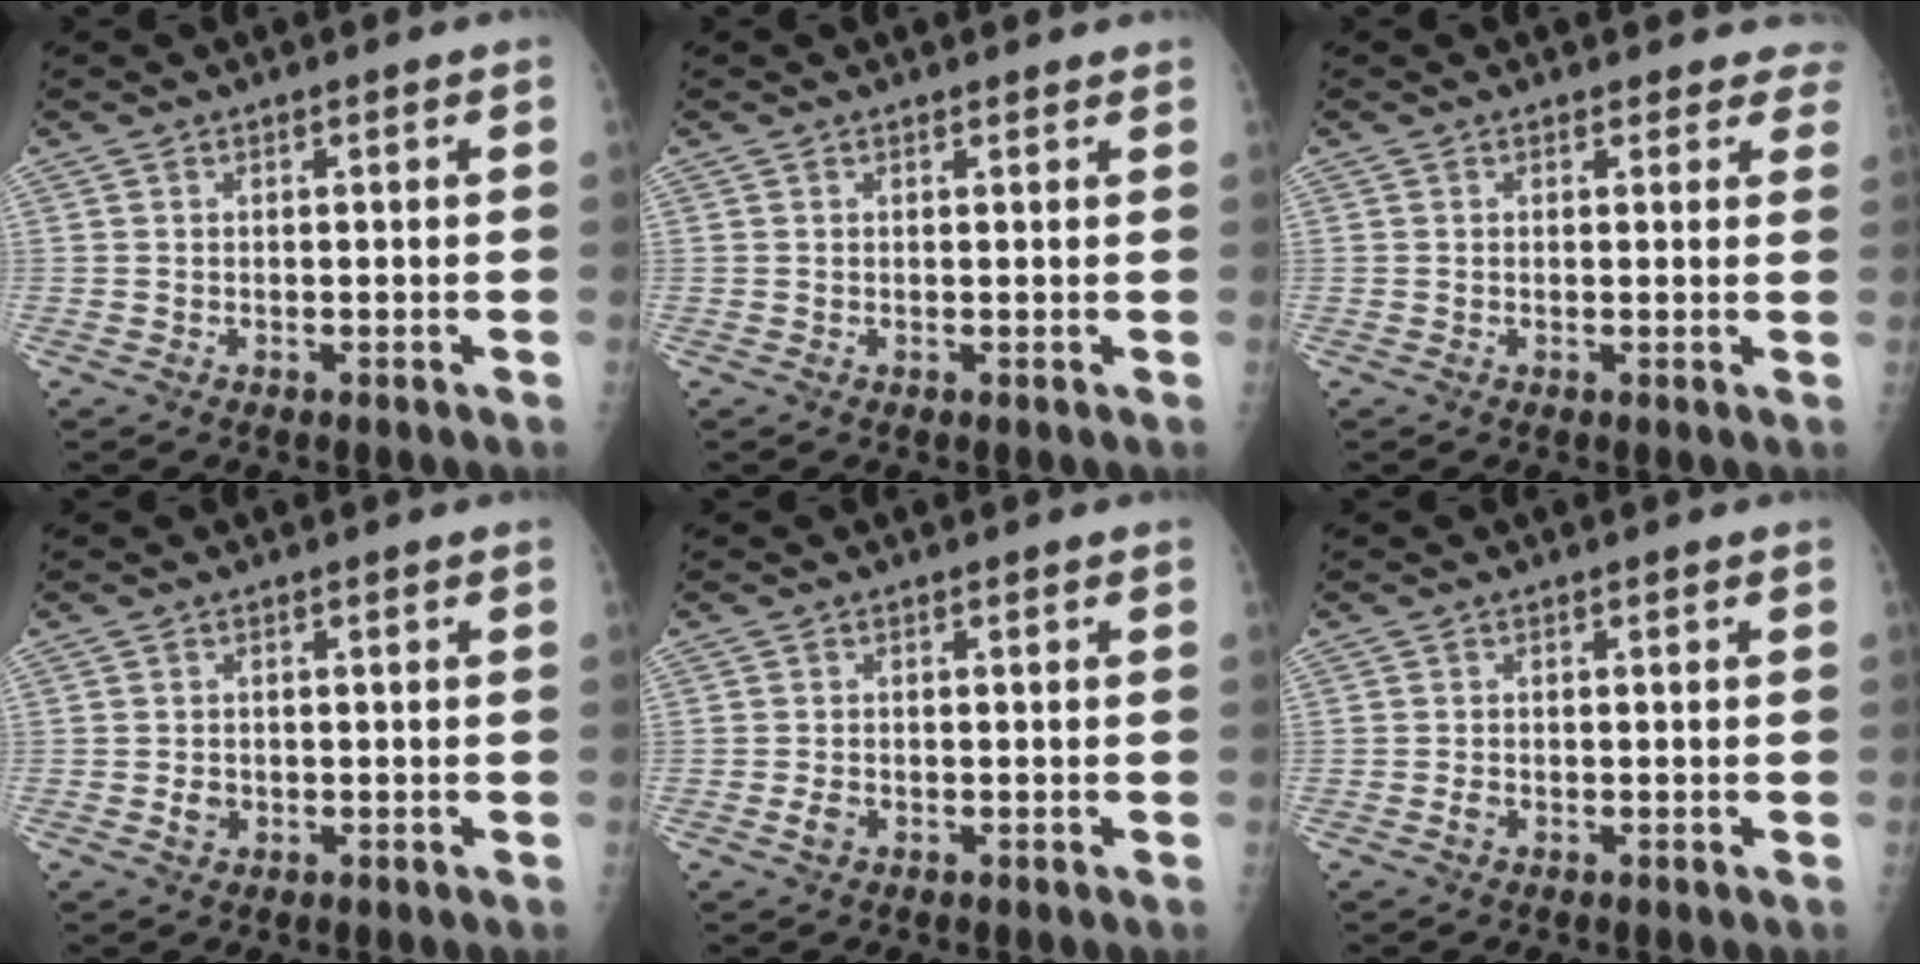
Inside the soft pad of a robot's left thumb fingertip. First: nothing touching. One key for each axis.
{"total": 0.8, "fx": 0.7, "fy": 0.3, "fz": 0.2, "tx": -0.002, "ty": -0.004, "tz": 0.009}
{"total": 4.1, "fx": 3.5, "fy": 2.0, "fz": -0.3, "tx": 0.041, "ty": -0.015, "tz": 0.013}
{"total": 1.9, "fx": -0.6, "fy": 1.5, "fz": 0.9, "tx": -0.005, "ty": 0.003, "tz": -0.009}
{"total": 1.8, "fx": -0.9, "fy": 1.2, "fz": 1.0, "tx": -0.017, "ty": 0.002, "tz": -0.017}
{"total": 1.1, "fx": -0.7, "fy": 0.7, "fz": 0.6, "tx": -0.009, "ty": 0.001, "tz": -0.013}